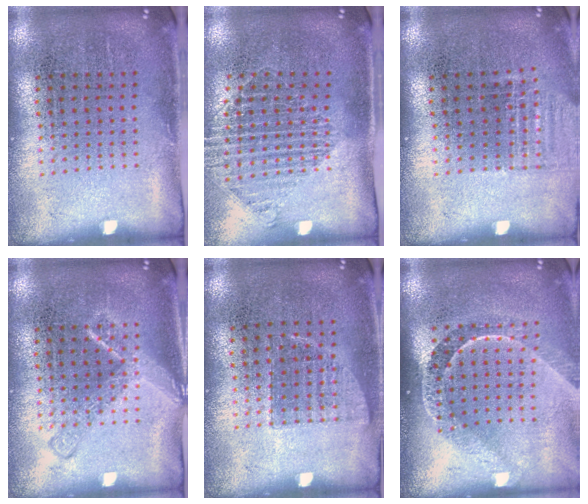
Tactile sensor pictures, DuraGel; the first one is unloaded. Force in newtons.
{"total": 1.4, "press": 1.2, "slide": 0.7}
{"total": 1.0, "press": 1.0, "slide": 0.4}
{"total": 2.4, "press": 2.4, "slide": 0.4}
{"total": 0.7, "press": 0.7, "slide": 0.3}
{"total": 2.1, "press": 1.5, "slide": 1.5}